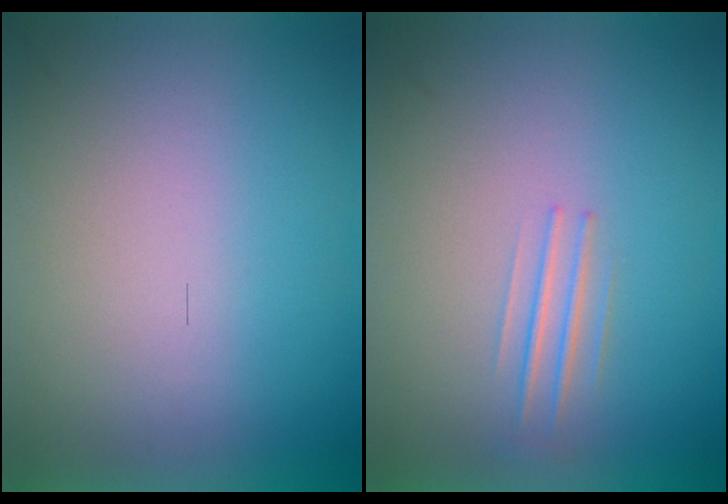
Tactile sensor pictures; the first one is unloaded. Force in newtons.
{"total": 1.3}